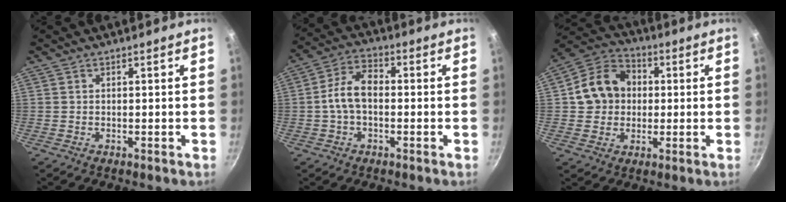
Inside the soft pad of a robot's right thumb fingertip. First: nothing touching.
{"total": 7.9, "force": [-0.6, 4.9, 6.2], "torque": [-0.106, 0.030, -0.022]}
{"total": 11.8, "force": [1.1, 10.1, 6.0], "torque": [-0.074, 0.019, 0.002]}